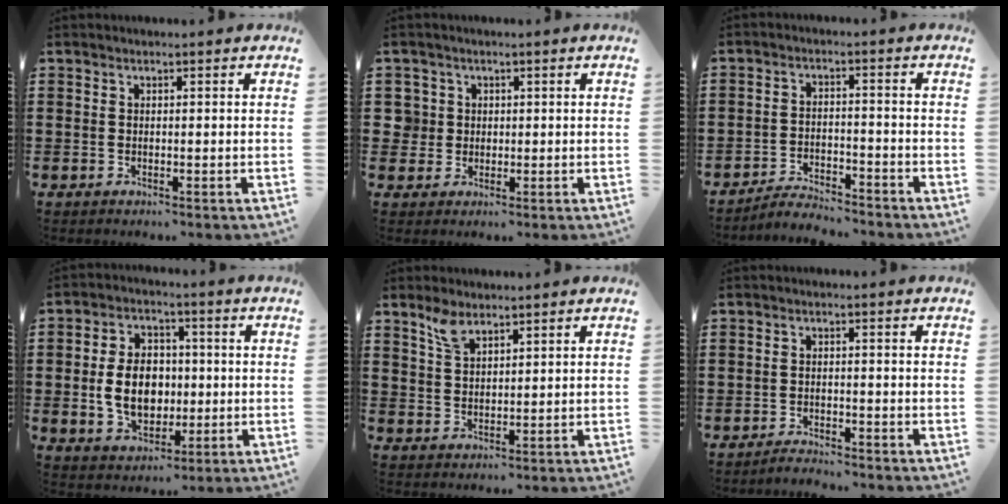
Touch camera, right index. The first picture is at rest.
{"total": 3.0, "force": [0.4, 3.0, 0.2], "torque": [-0.019, 0.012, 0.006]}
{"total": 3.7, "force": [-3.7, 0.4, 0.5], "torque": [-0.013, 0.007, -0.076]}
{"total": 8.9, "force": [-0.5, 6.5, 6.0], "torque": [-0.124, 0.006, -0.013]}
{"total": 4.1, "force": [2.9, 1.6, 2.3], "torque": [-0.053, 0.002, 0.055]}
{"total": 2.0, "force": [-2.0, 0.1, 0.0], "torque": [-0.007, 0.002, -0.041]}